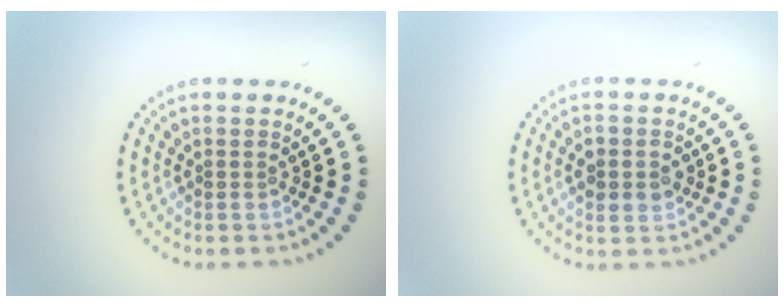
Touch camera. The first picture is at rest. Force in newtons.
{"total": 2.9, "press": 2.8, "slide": 0.2}